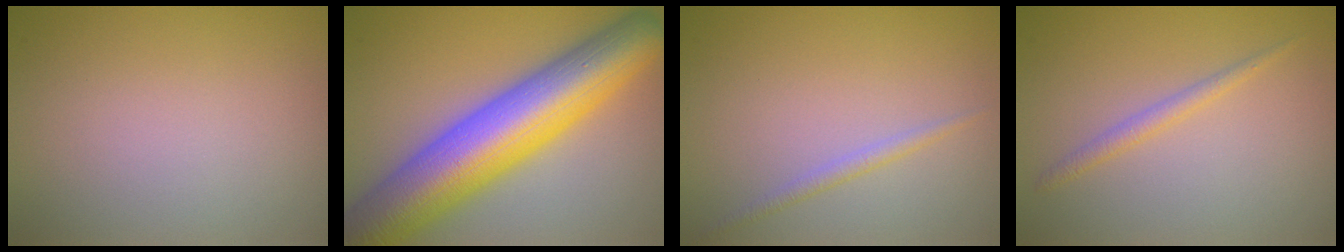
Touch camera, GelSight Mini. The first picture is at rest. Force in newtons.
{"total": 13.1, "press": 13.1, "slide": 0.4}
{"total": 1.1, "press": 1.1, "slide": 0.0}
{"total": 1.4, "press": 1.4, "slide": 0.0}